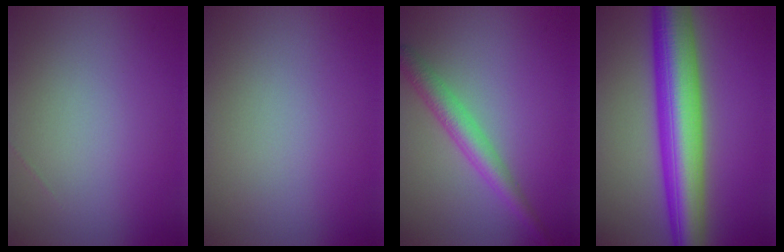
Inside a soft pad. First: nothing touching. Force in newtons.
{"total": 0.0}
{"total": 3.2, "press": 3.2, "slide": 0.0}
{"total": 10.6, "press": 10.6, "slide": 0.2}